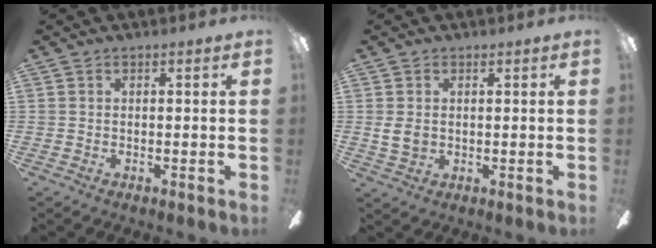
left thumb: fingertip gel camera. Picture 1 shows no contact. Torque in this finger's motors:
{"motor_torque": [-0.30, 0.59, 0.44, -0.24, 0.01]}